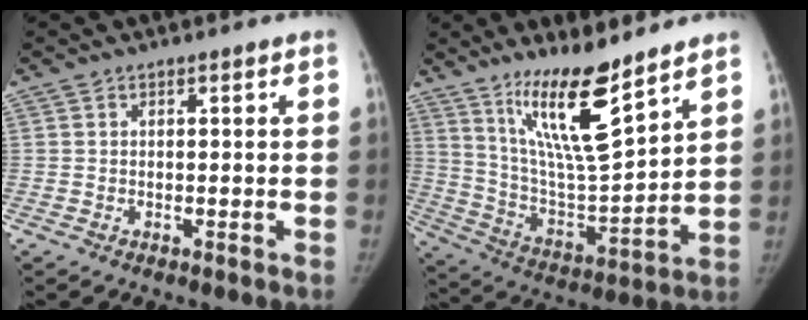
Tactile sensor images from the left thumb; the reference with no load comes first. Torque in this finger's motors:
{"motor_torque": [0.28, 0.12, 1.67, -1.10, 0.41]}